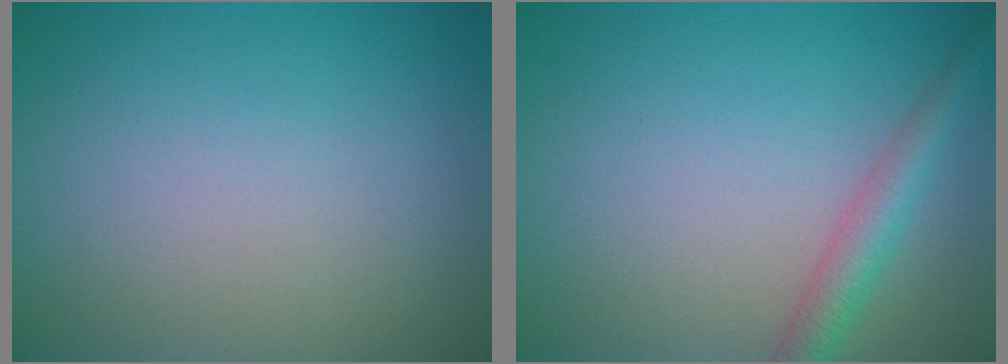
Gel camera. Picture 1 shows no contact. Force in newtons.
{"total": 2.9, "press": 2.9, "slide": 0.0}